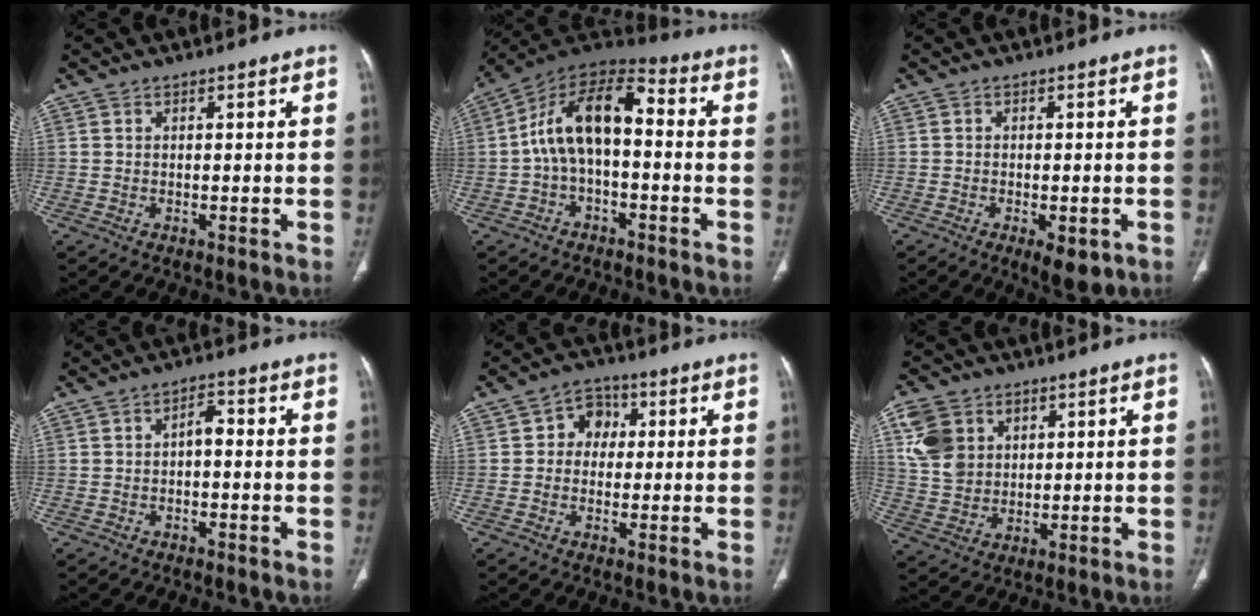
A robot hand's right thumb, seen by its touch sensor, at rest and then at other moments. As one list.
[{"total": 13.2, "force": [-0.4, 7.0, 11.2], "torque": [-0.186, 0.051, -0.020]}, {"total": 6.5, "force": [-2.4, 2.6, 5.5], "torque": [-0.078, -0.009, -0.029]}, {"total": 2.8, "force": [-0.4, 1.6, 2.3], "torque": [-0.027, 0.014, -0.013]}, {"total": 6.0, "force": [0.9, 5.1, 3.0], "torque": [-0.012, 0.011, 0.004]}, {"total": 10.4, "force": [4.1, 8.1, 5.0], "torque": [-0.082, -0.013, 0.087]}]